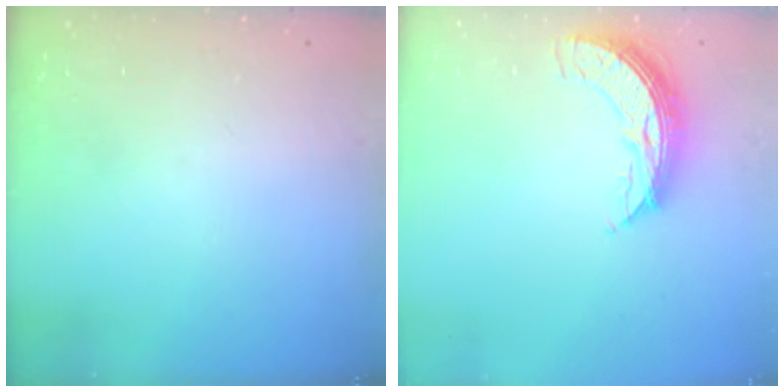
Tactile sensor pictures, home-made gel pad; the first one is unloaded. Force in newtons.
{"total": 8.7, "press": 8.6, "slide": 0.9}